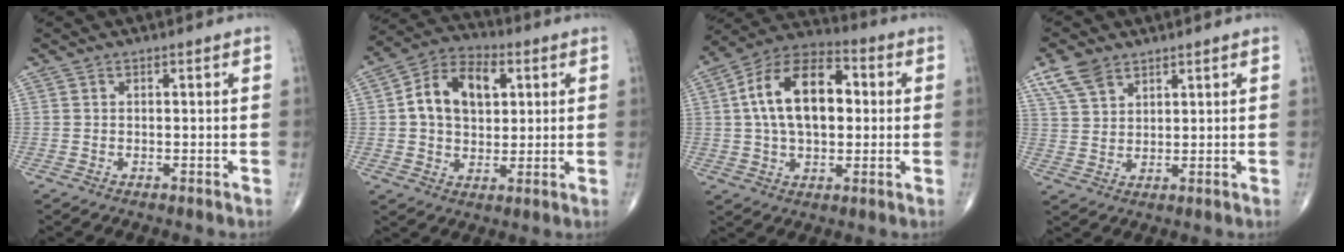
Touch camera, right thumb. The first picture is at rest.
{"total": 13.1, "force": [2.9, 8.9, 9.2], "torque": [-0.132, 0.010, 0.044]}
{"total": 17.6, "force": [2.3, 10.3, 14.1], "torque": [-0.229, 0.025, 0.032]}
{"total": 6.3, "force": [4.2, 3.6, 3.0], "torque": [-0.052, -0.011, 0.089]}